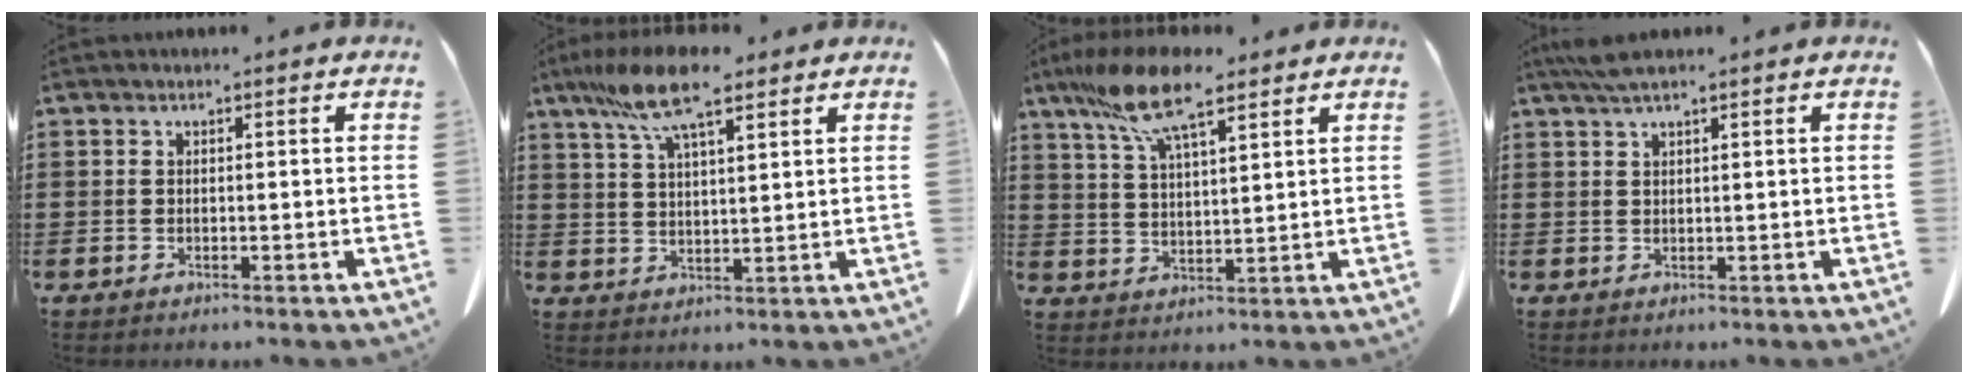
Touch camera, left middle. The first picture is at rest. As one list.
[{"total": 9.9, "force": [6.8, 2.4, 6.8], "torque": [-0.147, -0.005, 0.123]}, {"total": 10.6, "force": [7.4, 2.5, 7.1], "torque": [-0.155, -0.009, 0.136]}, {"total": 2.7, "force": [1.9, 0.2, 1.9], "torque": [-0.040, 0.001, 0.036]}]